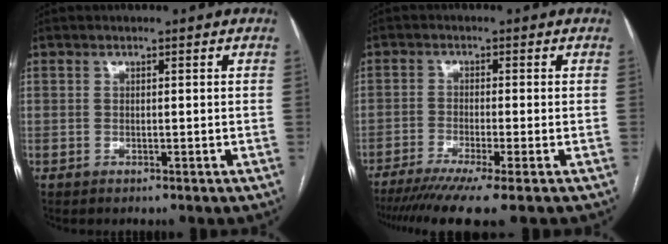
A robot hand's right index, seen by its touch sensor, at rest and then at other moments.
{"total": 10.0, "force": [-7.7, -0.7, 6.4], "torque": [-0.088, -0.024, -0.120]}